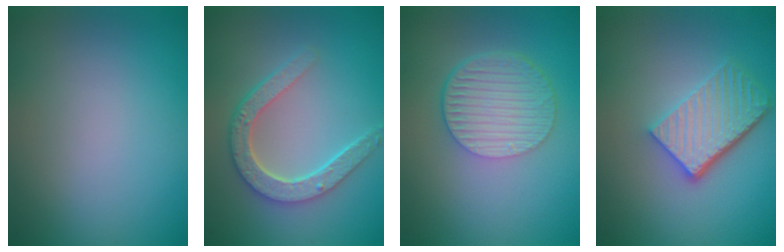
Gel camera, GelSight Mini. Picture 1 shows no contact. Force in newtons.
{"total": 4.7, "press": 3.8, "slide": 2.9}
{"total": 6.1, "press": 4.1, "slide": 4.5}
{"total": 5.2, "press": 3.9, "slide": 3.5}